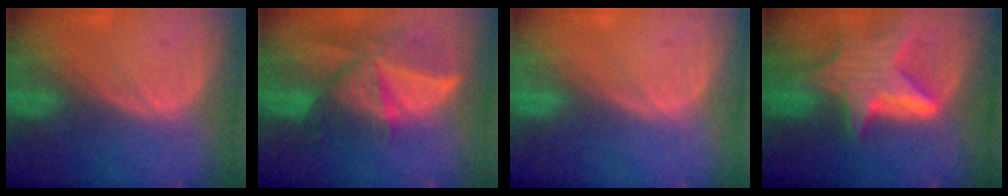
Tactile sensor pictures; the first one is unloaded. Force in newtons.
{"total": 9.5, "press": 8.5, "slide": 4.3}
{"total": 0.0}
{"total": 8.6, "press": 8.6, "slide": 0.5}